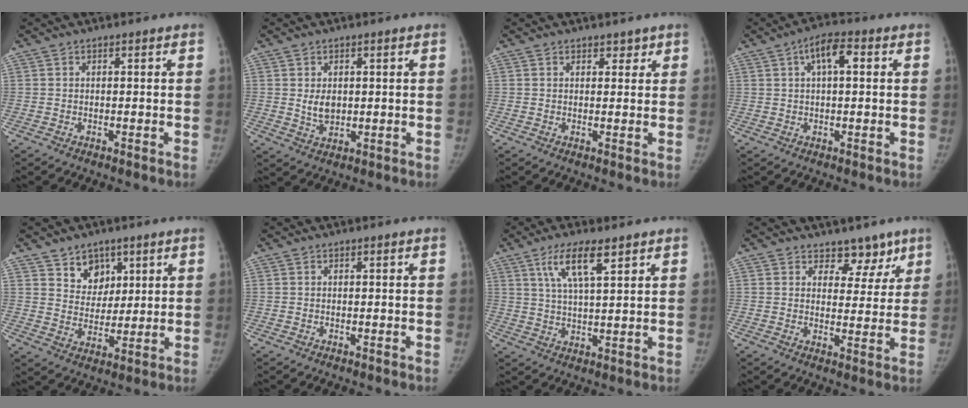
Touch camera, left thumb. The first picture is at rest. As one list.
[{"total": 3.7, "force": [0.5, 2.6, 2.5], "torque": [-0.032, -0.010, 0.017]}, {"total": 1.8, "force": [1.3, 1.1, 0.4], "torque": [0.013, -0.007, 0.013]}, {"total": 5.7, "force": [1.8, 2.4, 4.9], "torque": [-0.077, 0.015, 0.026]}, {"total": 7.1, "force": [4.2, 5.4, 1.8], "torque": [0.009, -0.028, 0.078]}, {"total": 0.0}, {"total": 8.3, "force": [4.6, 2.1, 6.5], "torque": [-0.117, -0.017, 0.090]}, {"total": 6.0, "force": [4.5, 3.7, 1.5], "torque": [0.026, -0.026, 0.063]}]